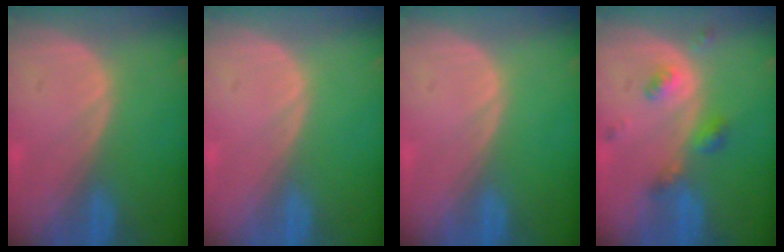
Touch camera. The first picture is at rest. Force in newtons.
{"total": 0.0}
{"total": 0.0}
{"total": 5.0, "press": 4.4, "slide": 2.4}